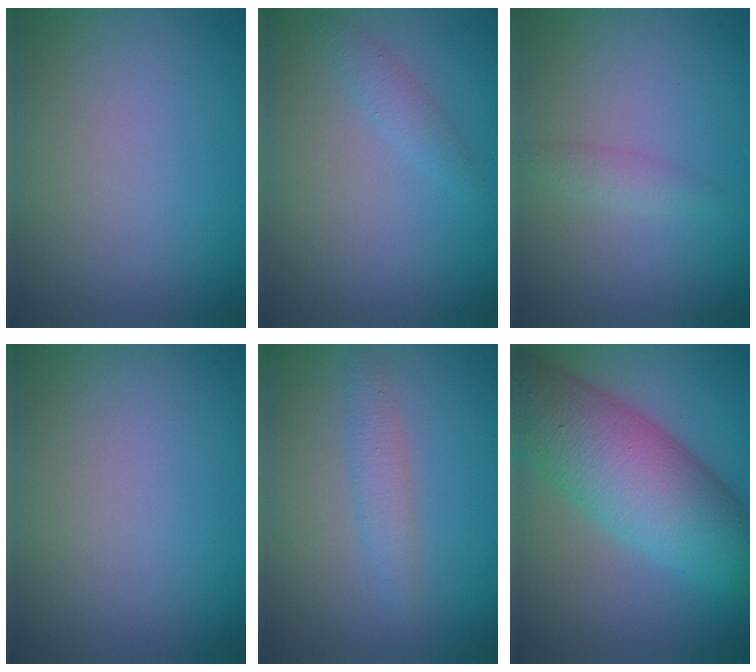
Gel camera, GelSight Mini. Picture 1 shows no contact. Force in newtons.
{"total": 1.5, "press": 1.5, "slide": 0.1}
{"total": 1.2, "press": 1.2, "slide": 0.0}
{"total": 0.0}
{"total": 1.9, "press": 1.9, "slide": 0.1}
{"total": 11.3, "press": 11.3, "slide": 0.4}